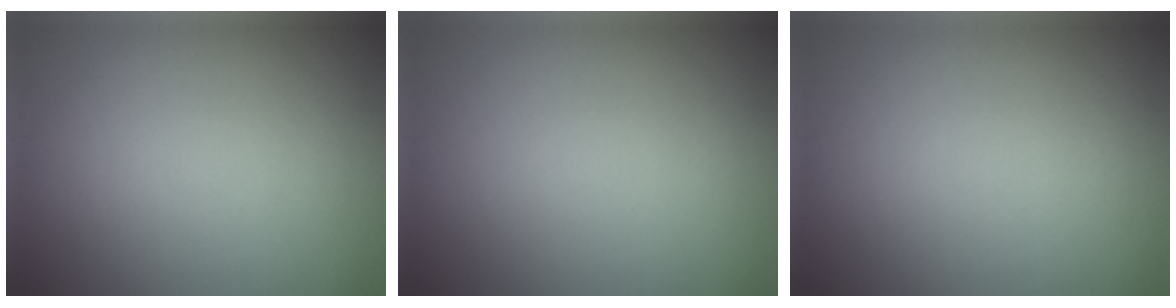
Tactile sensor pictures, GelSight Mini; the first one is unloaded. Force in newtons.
{"total": 0.0}
{"total": 0.0}